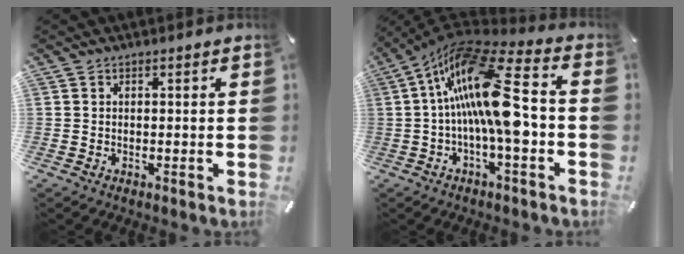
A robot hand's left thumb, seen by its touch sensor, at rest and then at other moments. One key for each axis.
{"total": 20.3, "fx": -0.7, "fy": 7.0, "fz": 19.0, "tx": -0.359, "ty": -0.003, "tz": -0.015}